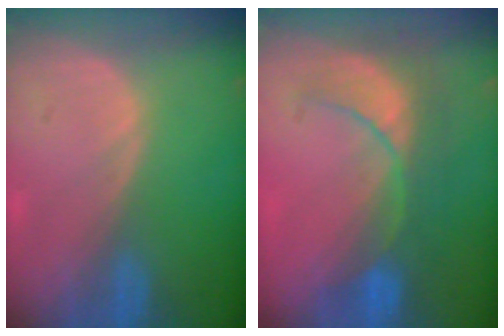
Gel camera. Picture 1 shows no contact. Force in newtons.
{"total": 8.4, "press": 7.9, "slide": 2.6}